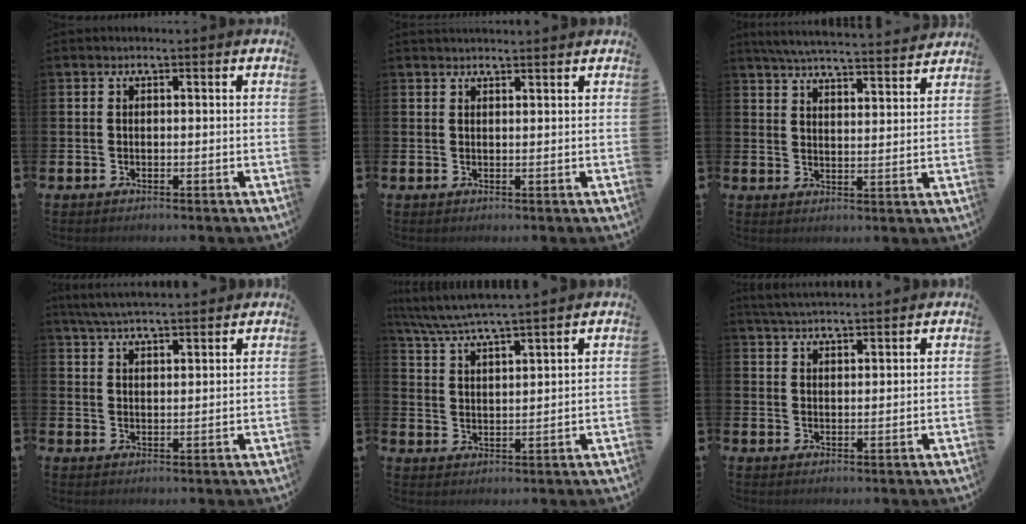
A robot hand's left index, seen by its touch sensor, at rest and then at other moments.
{"total": 1.4, "force": [1.4, 0.0, 0.1], "torque": [0.010, -0.008, 0.023]}
{"total": 5.9, "force": [5.7, 0.2, 1.2], "torque": [-0.035, -0.040, 0.100]}
{"total": 5.1, "force": [5.0, 0.3, 1.1], "torque": [-0.038, -0.018, 0.092]}
{"total": 5.6, "force": [5.4, -0.2, 1.4], "torque": [-0.049, -0.031, 0.095]}
{"total": 3.9, "force": [3.9, 0.1, 0.4], "torque": [-0.013, -0.018, 0.071]}